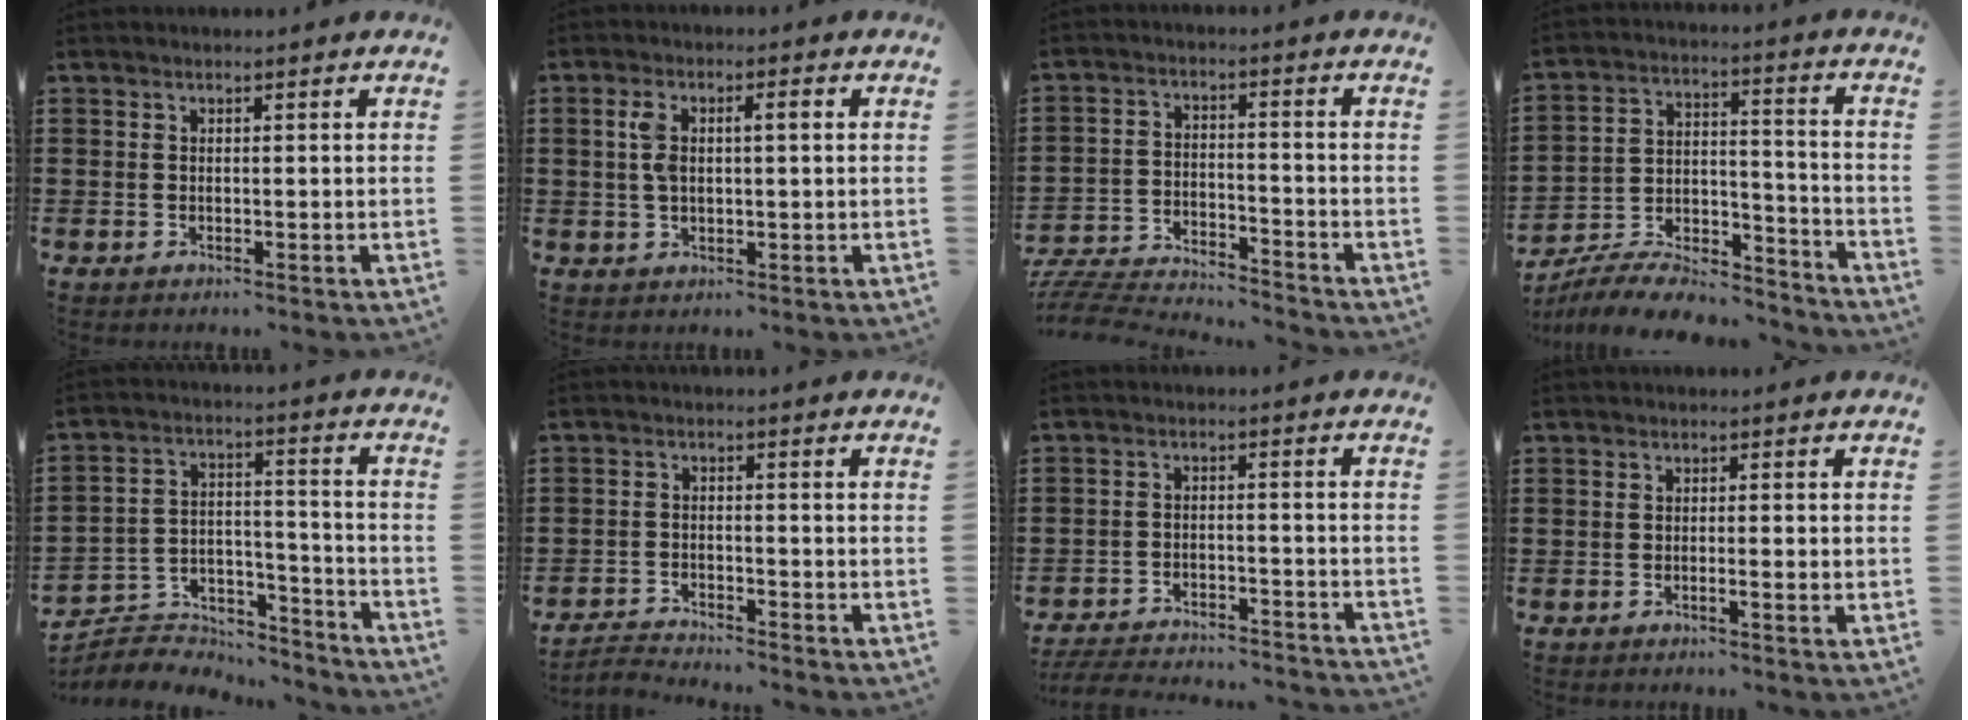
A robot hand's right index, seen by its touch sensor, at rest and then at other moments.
{"total": 4.4, "force": [0.7, 1.7, 4.0], "torque": [-0.081, 0.009, 0.009]}
{"total": 5.4, "force": [-5.3, 0.2, 0.7], "torque": [-0.032, -0.005, -0.114]}
{"total": 8.9, "force": [-8.0, 2.3, 3.1], "torque": [-0.054, 0.018, -0.156]}
{"total": 5.5, "force": [-5.1, 2.0, 0.7], "torque": [-0.019, 0.009, -0.104]}
{"total": 2.6, "force": [-2.6, 0.1, 0.1], "torque": [-0.007, 0.001, -0.057]}
{"total": 4.7, "force": [-4.6, 0.2, 0.9], "torque": [-0.022, -0.001, -0.095]}
{"total": 1.5, "force": [-0.5, -0.1, 1.4], "torque": [-0.022, -0.003, -0.009]}